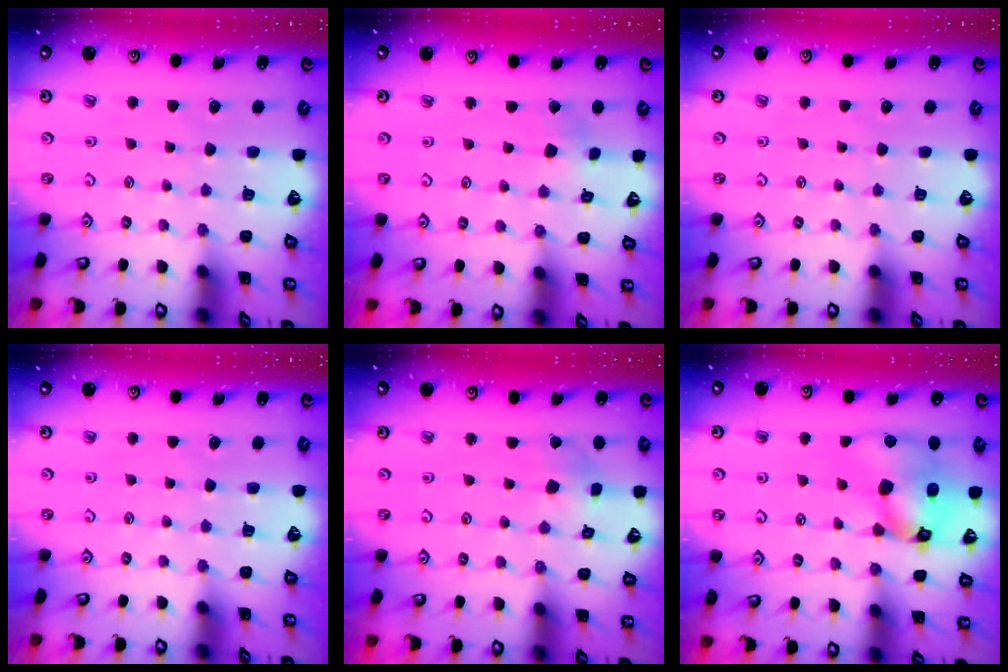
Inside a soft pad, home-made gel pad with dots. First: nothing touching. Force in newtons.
{"total": 2.3, "press": 2.2, "slide": 0.3}
{"total": 0.0}
{"total": 0.0}
{"total": 3.2, "press": 3.2, "slide": 0.4}
{"total": 14.6, "press": 14.5, "slide": 2.2}